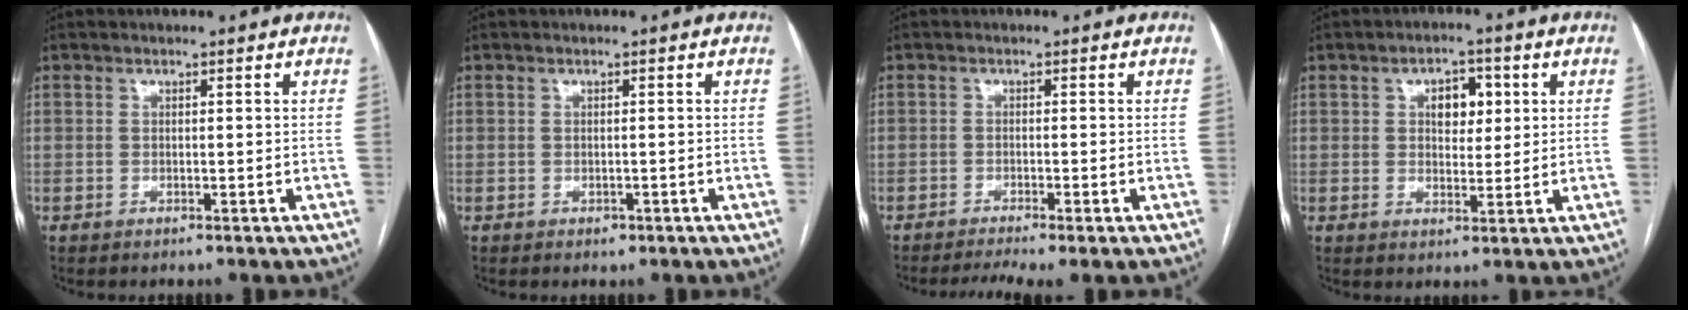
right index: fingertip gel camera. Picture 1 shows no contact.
{"total": 0.9, "force": [-0.4, 0.6, 0.4], "torque": [-0.005, 0.001, -0.003]}
{"total": 4.7, "force": [-3.5, 0.0, 3.2], "torque": [-0.055, -0.004, -0.057]}
{"total": 5.2, "force": [1.5, 3.0, 3.9], "torque": [-0.058, 0.013, 0.026]}